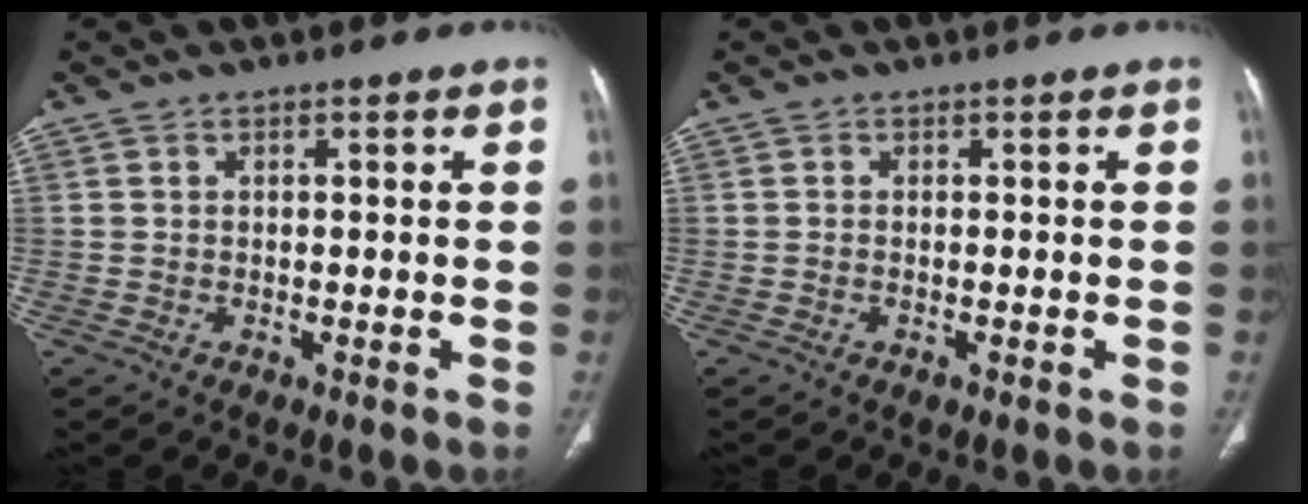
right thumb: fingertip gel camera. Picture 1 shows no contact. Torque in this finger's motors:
{"motor_torque": [-0.05, 0.20, -0.23, 0.11, 0.03]}